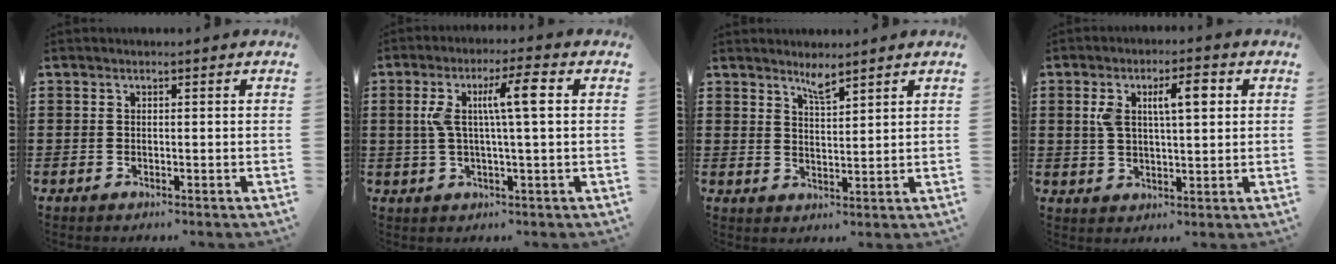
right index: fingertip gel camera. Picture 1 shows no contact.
{"total": 8.1, "force": [1.5, 1.0, 7.9], "torque": [-0.160, 0.000, 0.016]}
{"total": 3.0, "force": [2.6, 0.3, 1.5], "torque": [-0.026, -0.001, 0.045]}
{"total": 6.6, "force": [1.9, 2.5, 5.7], "torque": [-0.103, 0.005, 0.026]}